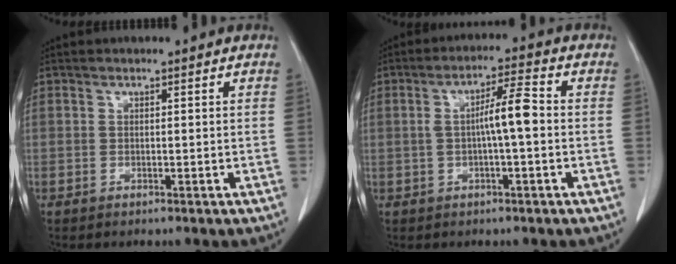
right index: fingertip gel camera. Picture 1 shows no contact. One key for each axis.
{"total": 5.9, "fx": -0.3, "fy": 0.6, "fz": 5.9, "tx": -0.100, "ty": 0.016, "tz": -0.005}